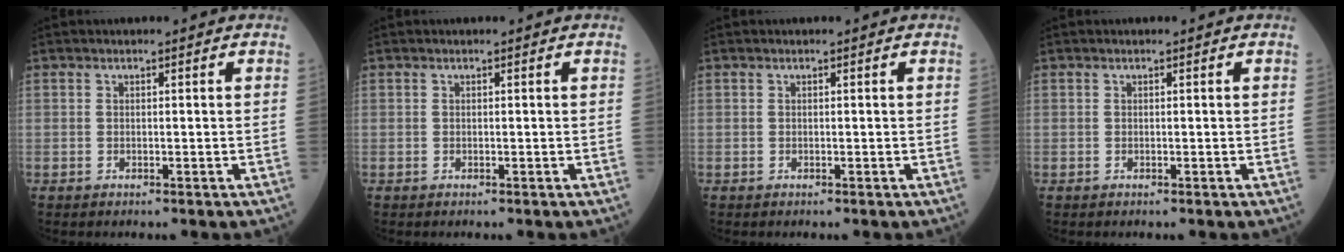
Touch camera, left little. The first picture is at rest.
{"total": 0.0}
{"total": 0.0}
{"total": 0.0}